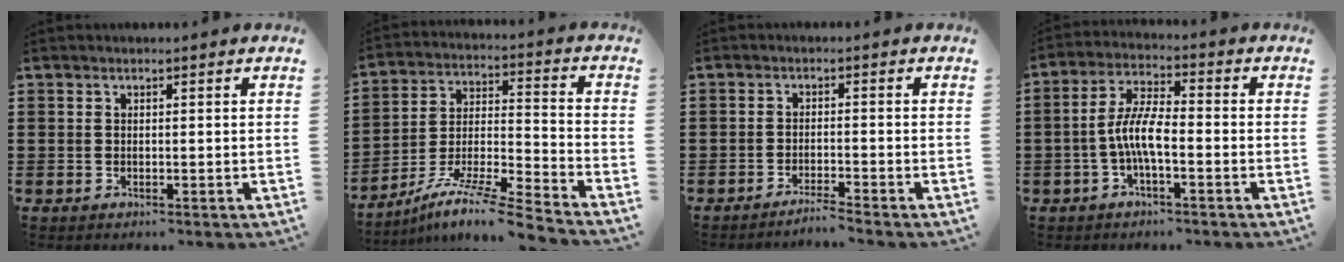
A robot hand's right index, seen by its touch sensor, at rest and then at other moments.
{"total": 9.7, "force": [-8.2, -0.1, 5.2], "torque": [-0.097, 0.001, -0.167]}
{"total": 2.0, "force": [-1.8, -0.4, 0.5], "torque": [-0.009, 0.002, -0.037]}
{"total": 6.7, "force": [-2.0, 1.7, 6.2], "torque": [-0.140, -0.009, -0.045]}